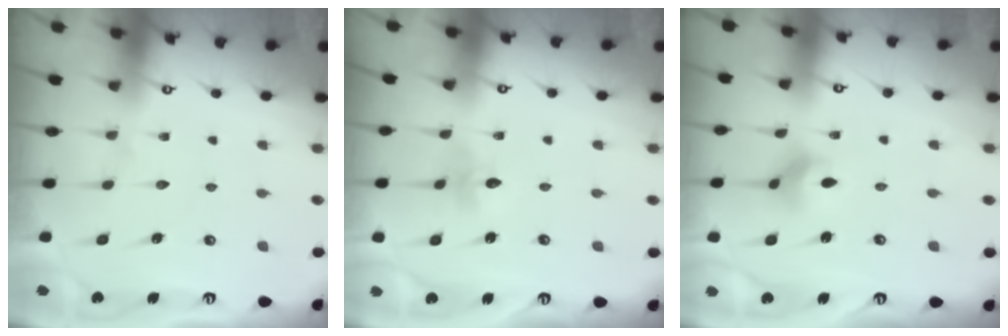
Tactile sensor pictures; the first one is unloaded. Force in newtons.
{"total": 3.6, "press": 3.5, "slide": 0.4}
{"total": 3.9, "press": 3.9, "slide": 0.6}